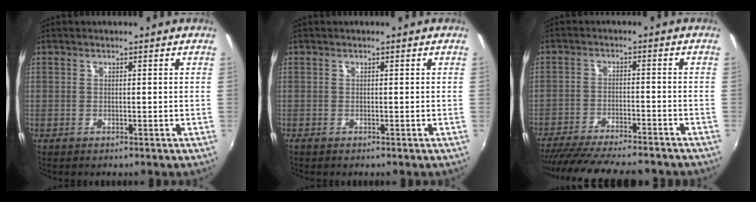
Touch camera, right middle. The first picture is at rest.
{"total": 0.0}
{"total": 18.4, "force": [-16.0, 3.5, 8.5], "torque": [-0.164, -0.027, -0.240]}